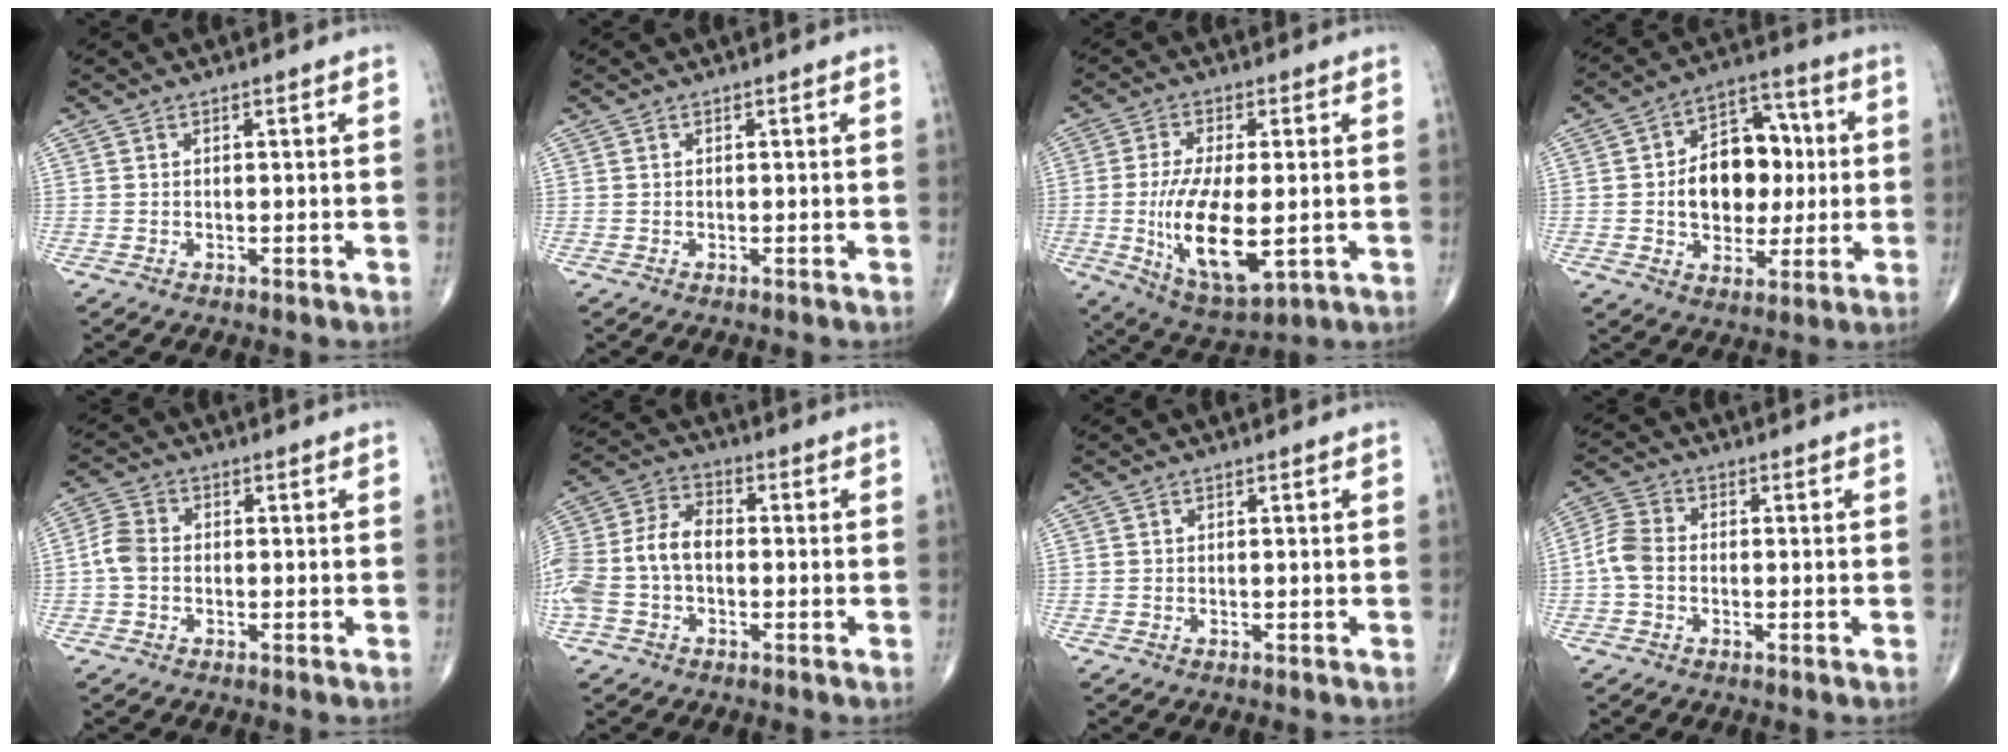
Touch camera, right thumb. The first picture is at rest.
{"total": 0.0}
{"total": 14.6, "force": [-2.1, 5.7, 13.3], "torque": [-0.247, -0.021, -0.025]}
{"total": 15.4, "force": [0.5, 11.0, 10.8], "torque": [-0.116, 0.028, 0.011]}
{"total": 4.3, "force": [-0.6, 3.2, 2.8], "torque": [-0.057, 0.012, -0.021]}
{"total": 12.6, "force": [-2.0, 8.3, 9.3], "torque": [-0.205, 0.036, -0.044]}
{"total": 0.0}
{"total": 5.3, "force": [-0.9, 3.8, 3.5], "torque": [-0.075, 0.014, -0.029]}